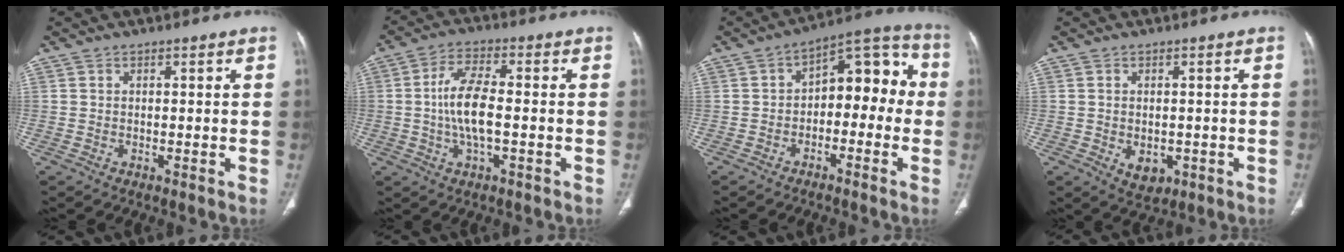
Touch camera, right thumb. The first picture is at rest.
{"total": 9.0, "force": [-0.8, 3.4, 8.3], "torque": [-0.172, 0.012, -0.019]}
{"total": 12.3, "force": [-1.2, 7.6, 9.6], "torque": [-0.080, 0.056, -0.030]}
{"total": 4.1, "force": [-1.1, 2.9, 2.7], "torque": [-0.032, 0.000, -0.002]}